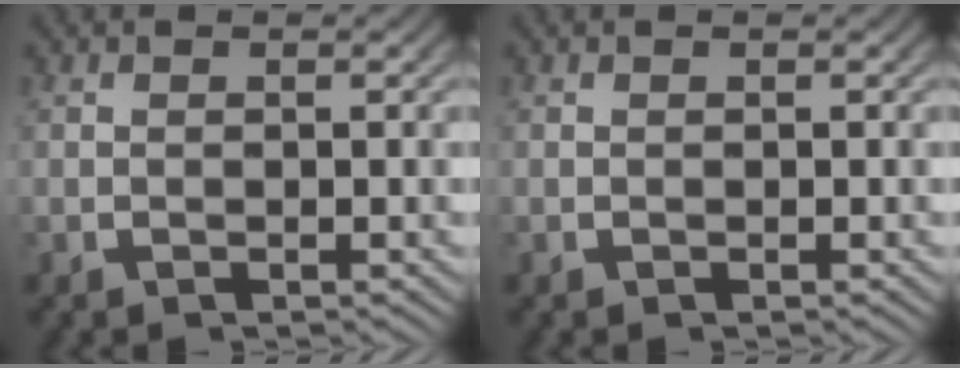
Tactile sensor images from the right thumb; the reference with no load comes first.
{"total": 0.0}